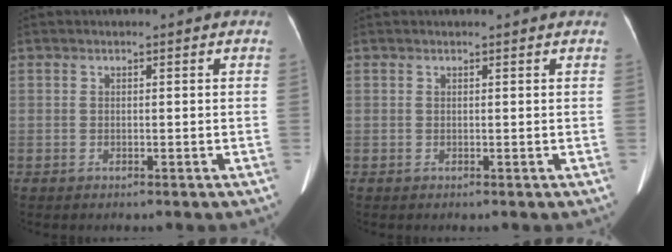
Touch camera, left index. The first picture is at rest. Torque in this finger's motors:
{"motor_torque": [-0.20, -0.18, 0.04, 0.02]}